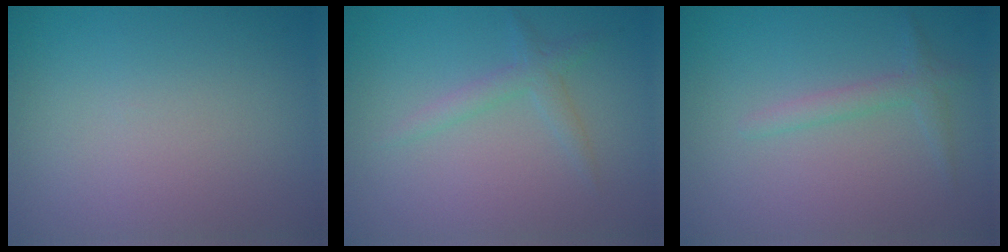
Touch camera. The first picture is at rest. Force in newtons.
{"total": 1.6, "press": 1.6, "slide": 0.1}
{"total": 1.6, "press": 1.6, "slide": 0.1}